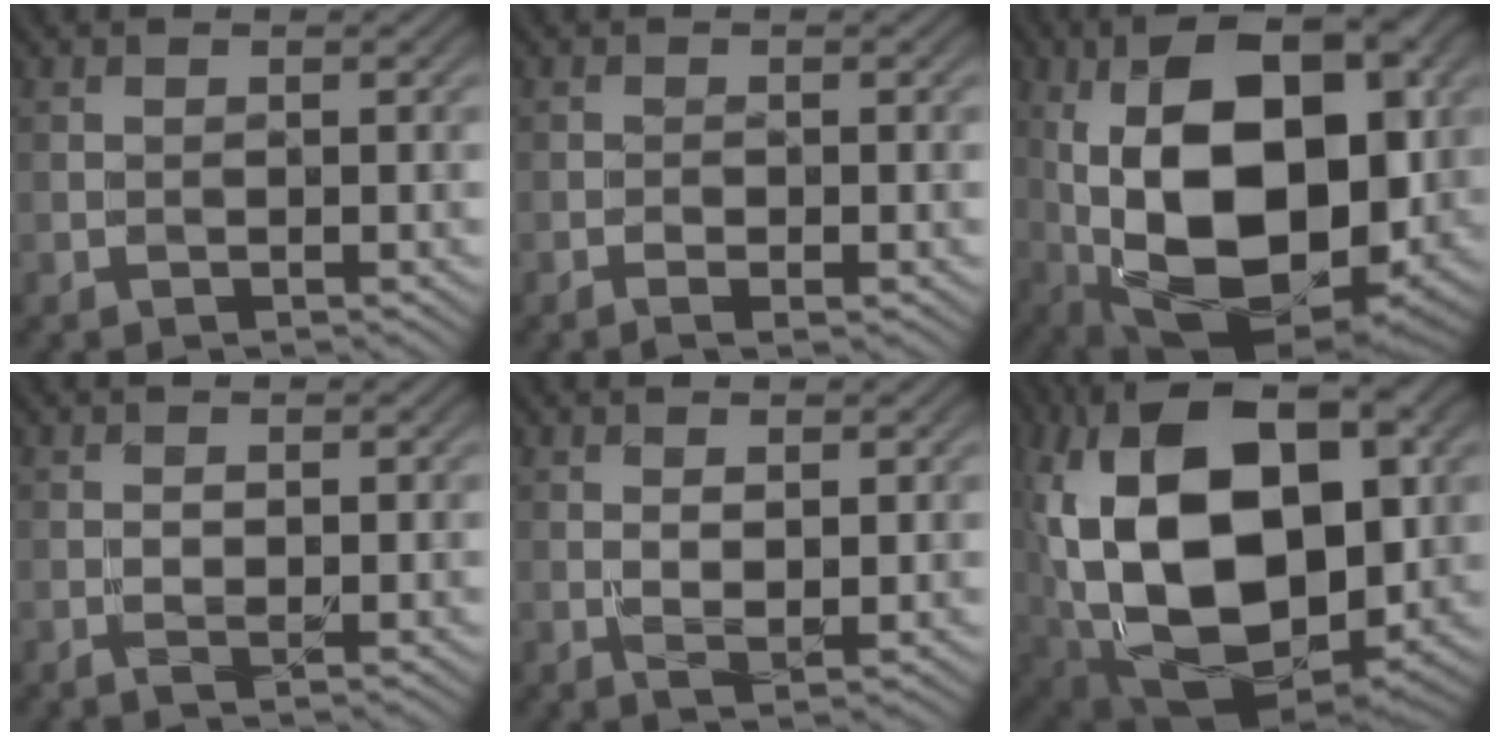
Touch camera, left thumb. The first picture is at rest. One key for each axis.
{"total": 1.5, "fx": -0.9, "fy": 0.2, "fz": 1.2, "tx": -0.024, "ty": -0.003, "tz": -0.013}
{"total": 18.9, "fx": 1.8, "fy": 10.6, "fz": 15.6, "tx": -0.280, "ty": -0.003, "tz": 0.027}
{"total": 0.6, "fx": 0.1, "fy": -0.2, "fz": 0.6, "tx": -0.015, "ty": -0.001, "tz": 0.003}
{"total": 1.7, "fx": 1.1, "fy": 0.1, "fz": 1.3, "tx": -0.031, "ty": -0.009, "tz": 0.026}
{"total": 21.4, "fx": 3.3, "fy": 13.8, "fz": 16.1, "tx": -0.361, "ty": -0.025, "tz": 0.085}